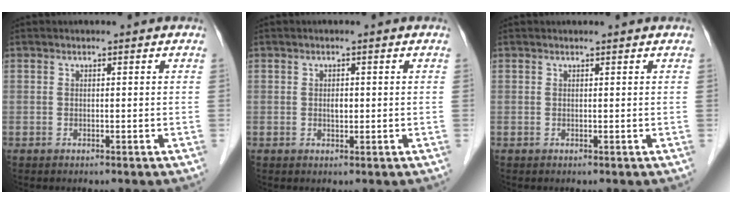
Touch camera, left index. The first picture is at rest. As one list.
[{"total": 1.2, "force": [0.1, 0.6, 1.0], "torque": [-0.018, 0.000, 0.003]}, {"total": 0.9, "force": [0.9, 0.0, 0.2], "torque": [-0.007, 0.008, 0.013]}]